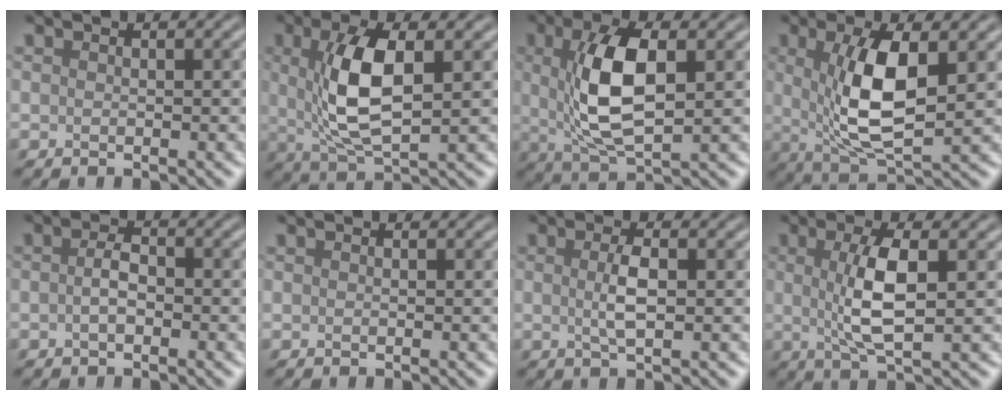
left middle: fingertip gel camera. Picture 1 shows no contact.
{"total": 6.9, "force": [1.0, 2.7, 6.3], "torque": [-0.130, 0.000, 0.022]}
{"total": 7.7, "force": [1.1, 3.3, 6.9], "torque": [-0.140, 0.001, 0.022]}
{"total": 7.4, "force": [1.1, 2.7, 6.8], "torque": [-0.134, -0.011, 0.023]}
{"total": 1.8, "force": [-0.5, 0.9, 1.4], "torque": [-0.029, 0.004, -0.013]}
{"total": 0.0}
{"total": 2.4, "force": [0.2, 0.6, 2.3], "torque": [-0.047, 0.003, 0.002]}
{"total": 5.0, "force": [0.5, 1.4, 4.8], "torque": [-0.098, 0.002, 0.012]}